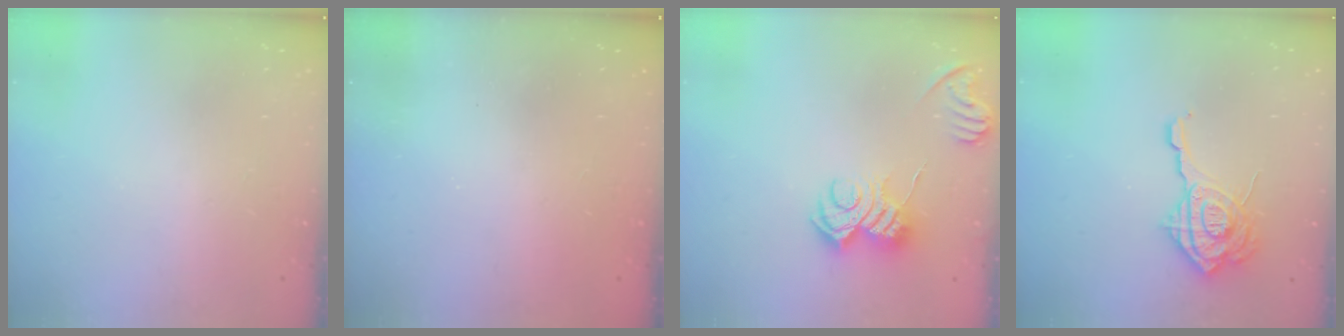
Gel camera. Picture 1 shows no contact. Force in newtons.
{"total": 2.4, "press": 2.3, "slide": 0.8}
{"total": 9.5, "press": 9.5, "slide": 0.1}
{"total": 15.4, "press": 15.4, "slide": 1.3}